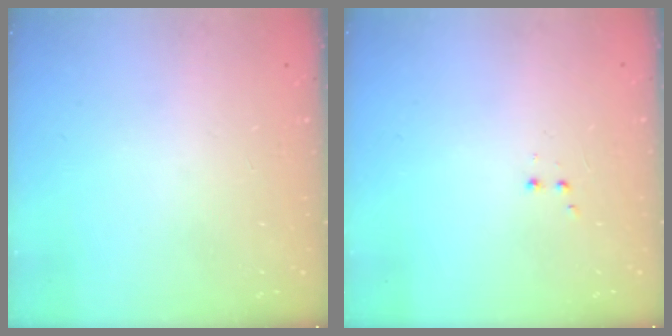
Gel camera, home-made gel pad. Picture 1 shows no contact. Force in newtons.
{"total": 2.0, "press": 1.8, "slide": 0.9}